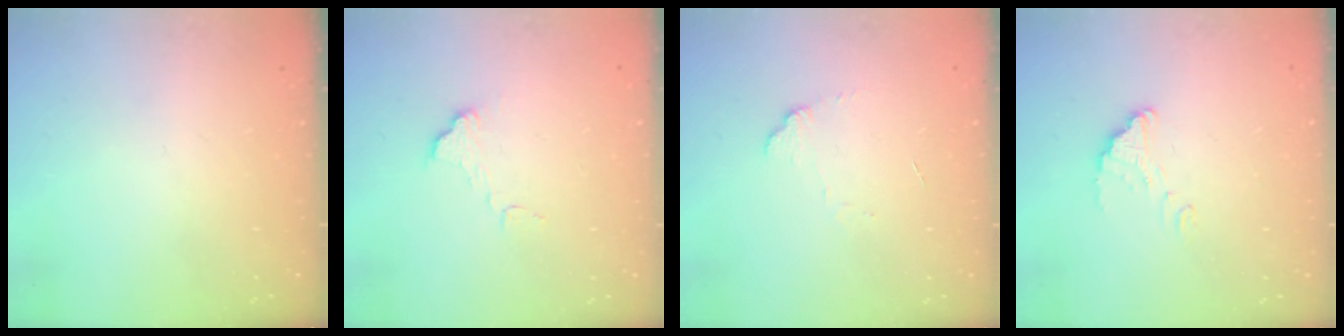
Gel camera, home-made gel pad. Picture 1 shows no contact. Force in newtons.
{"total": 6.2, "press": 6.1, "slide": 0.5}
{"total": 6.1, "press": 6.1, "slide": 0.5}
{"total": 1.8, "press": 1.8, "slide": 0.0}